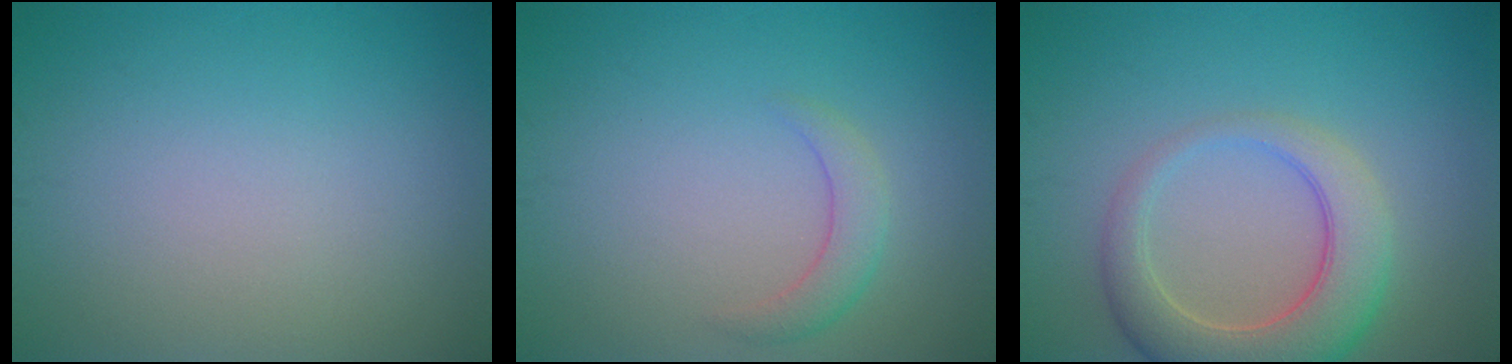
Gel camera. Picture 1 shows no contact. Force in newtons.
{"total": 2.0, "press": 2.0, "slide": 0.0}
{"total": 6.1, "press": 6.1, "slide": 0.5}